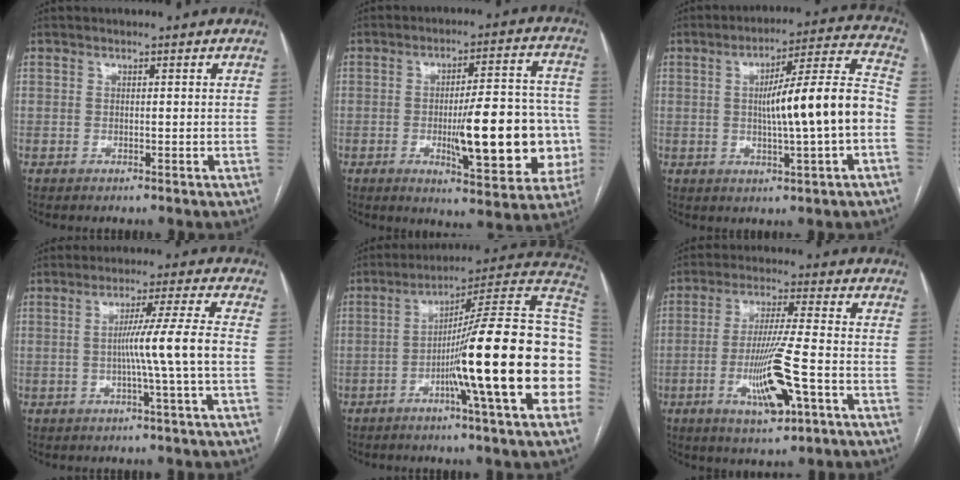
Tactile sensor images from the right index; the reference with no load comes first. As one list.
[{"total": 17.2, "force": [-3.4, 3.9, 16.4], "torque": [-0.201, 0.019, -0.036]}, {"total": 13.9, "force": [-1.5, 0.2, 13.8], "torque": [-0.210, 0.017, -0.024]}, {"total": 7.6, "force": [-1.1, -2.1, 7.2], "torque": [-0.120, 0.006, -0.015]}, {"total": 23.1, "force": [-4.5, -0.7, 22.7], "torque": [-0.243, 0.017, -0.081]}, {"total": 11.2, "force": [-4.1, 0.6, 10.4], "torque": [-0.198, -0.012, -0.070]}]